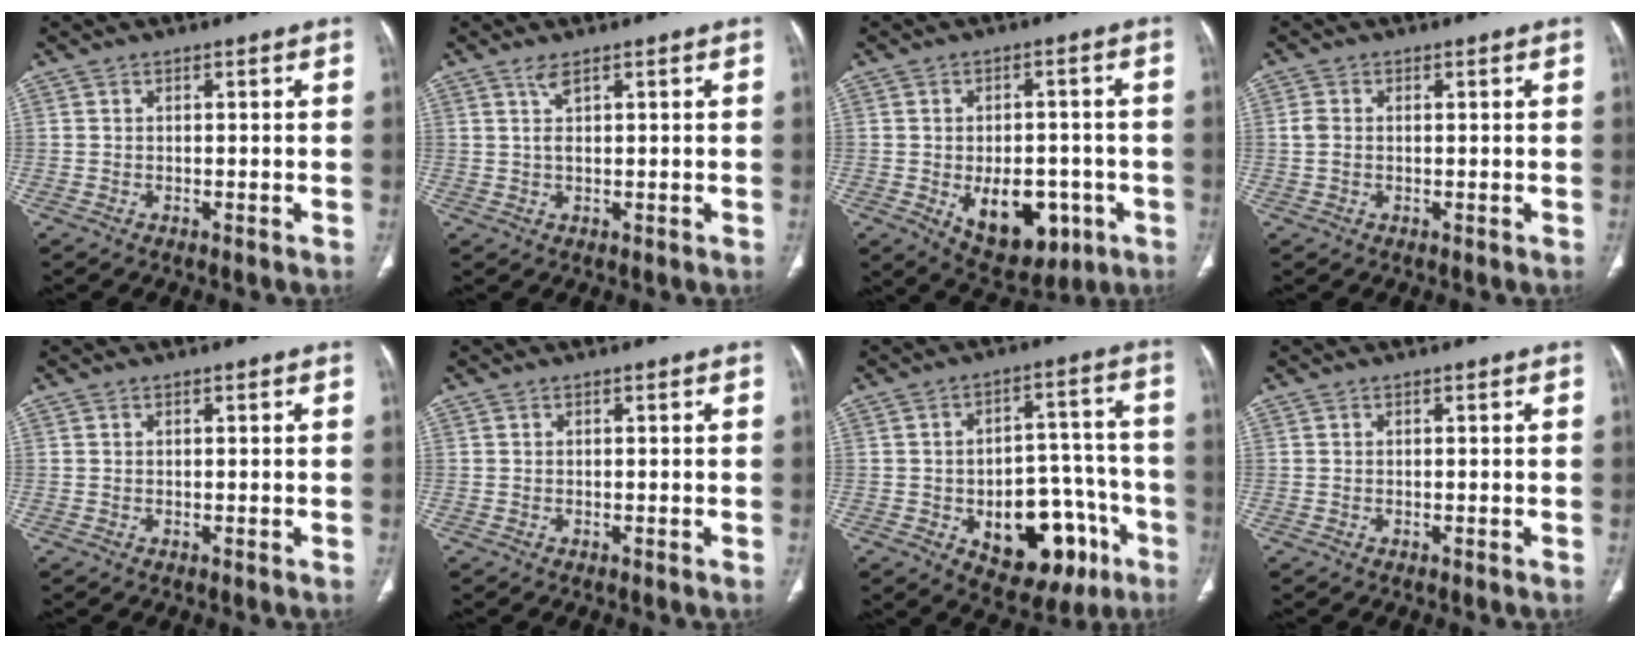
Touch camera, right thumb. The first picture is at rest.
{"total": 2.0, "force": [1.2, 0.4, 1.5], "torque": [-0.032, 0.001, 0.030]}
{"total": 13.4, "force": [-4.2, 8.3, 9.8], "torque": [-0.104, 0.016, -0.039]}
{"total": 2.0, "force": [0.2, 1.5, 1.4], "torque": [-0.036, 0.005, 0.003]}
{"total": 0.0}
{"total": 0.0}
{"total": 18.3, "force": [-6.7, 10.8, 13.1], "torque": [-0.139, 0.052, -0.076]}
{"total": 0.0}